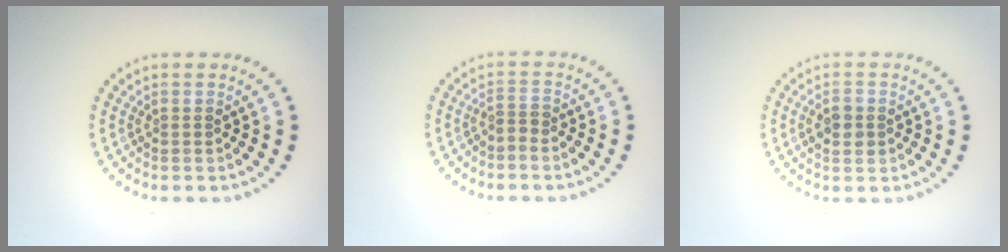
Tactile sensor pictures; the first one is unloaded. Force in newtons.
{"total": 1.1, "press": 0.6, "slide": 0.9}
{"total": 2.5, "press": 2.5, "slide": 0.2}